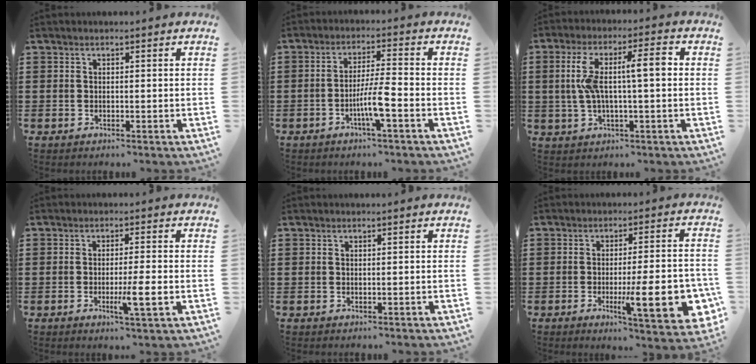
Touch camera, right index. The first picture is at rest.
{"total": 5.7, "force": [-2.3, 0.3, 5.3], "torque": [-0.103, -0.009, -0.046]}
{"total": 8.7, "force": [0.7, 1.8, 8.5], "torque": [-0.170, 0.004, 0.002]}
{"total": 5.1, "force": [-1.6, 0.0, 4.9], "torque": [-0.085, -0.016, -0.028]}
{"total": 0.0}
{"total": 13.3, "force": [-3.5, 2.9, 12.5], "torque": [-0.192, -0.011, -0.053]}